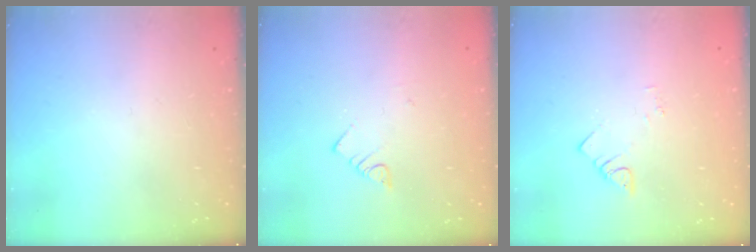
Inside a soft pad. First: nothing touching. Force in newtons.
{"total": 2.6, "press": 2.6, "slide": 0.3}
{"total": 2.1, "press": 2.0, "slide": 0.4}